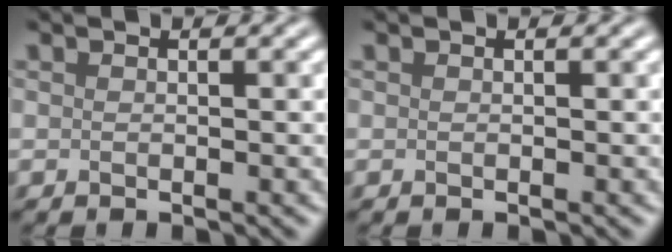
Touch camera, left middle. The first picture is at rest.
{"total": 0.0}